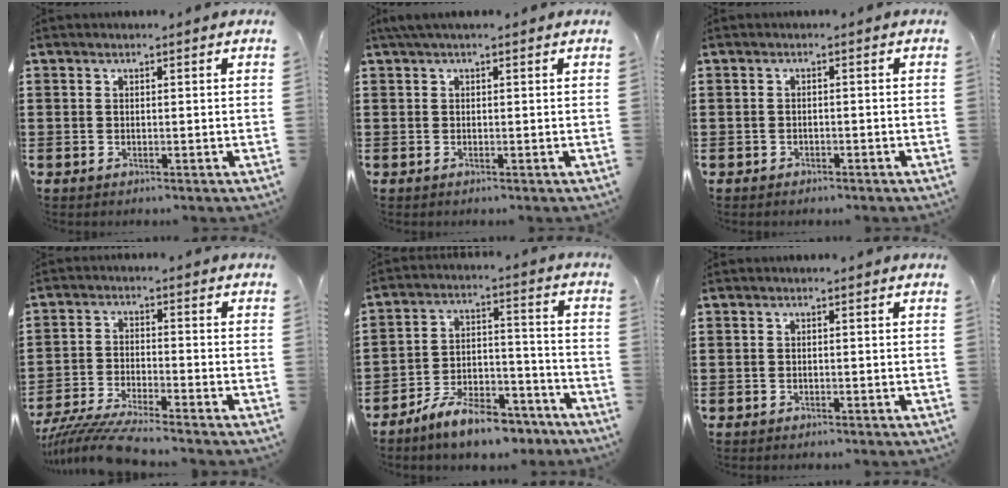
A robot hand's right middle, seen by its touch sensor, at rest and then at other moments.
{"total": 1.3, "force": [0.8, 0.0, 1.1], "torque": [-0.022, 0.003, 0.014]}
{"total": 0.8, "force": [-0.6, 0.4, 0.0], "torque": [-0.002, 0.003, -0.015]}
{"total": 6.2, "force": [-5.8, -0.3, 2.1], "torque": [-0.057, -0.020, -0.118]}
{"total": 9.1, "force": [-8.0, 2.2, 3.8], "torque": [-0.065, 0.028, -0.151]}
{"total": 0.0}